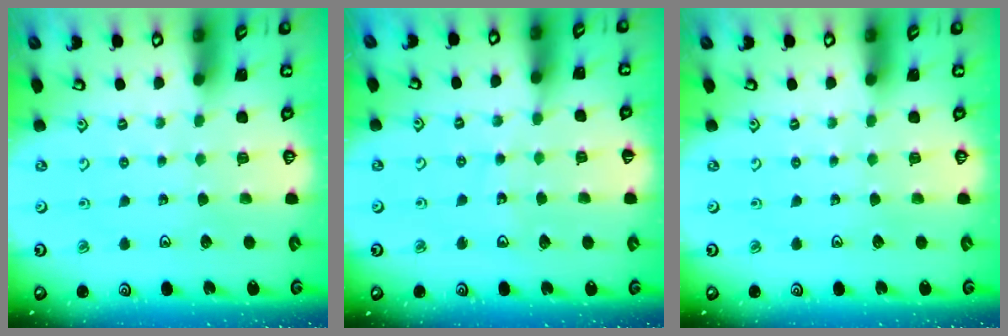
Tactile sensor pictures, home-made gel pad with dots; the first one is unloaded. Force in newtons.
{"total": 7.2, "press": 6.7, "slide": 2.5}
{"total": 0.0}